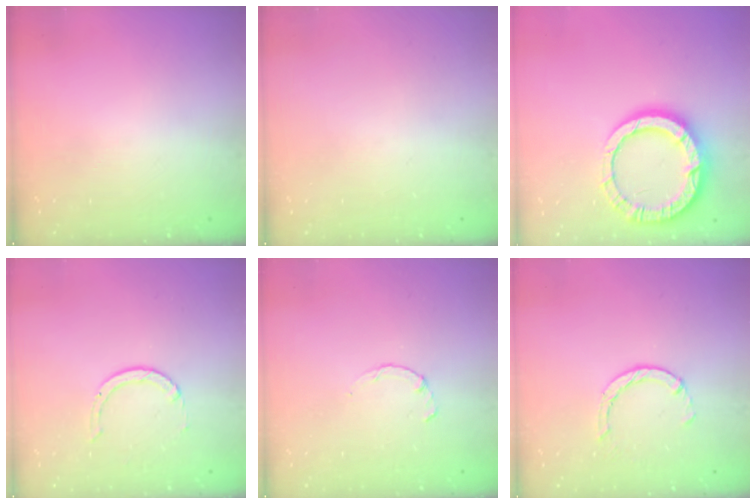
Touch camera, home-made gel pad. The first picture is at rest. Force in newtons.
{"total": 0.0}
{"total": 14.0, "press": 14.0, "slide": 1.3}
{"total": 2.0, "press": 2.0, "slide": 0.2}
{"total": 0.9, "press": 0.8, "slide": 0.3}
{"total": 2.9, "press": 2.8, "slide": 0.4}